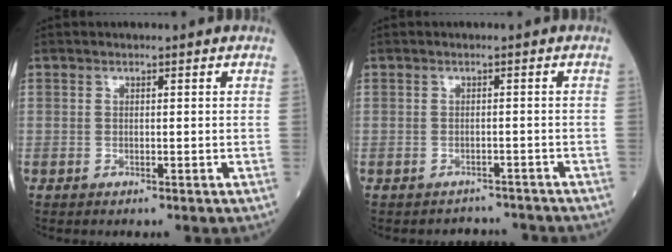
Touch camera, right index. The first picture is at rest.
{"total": 4.1, "force": [-3.8, 1.3, -0.6], "torque": [0.005, 0.007, -0.050]}